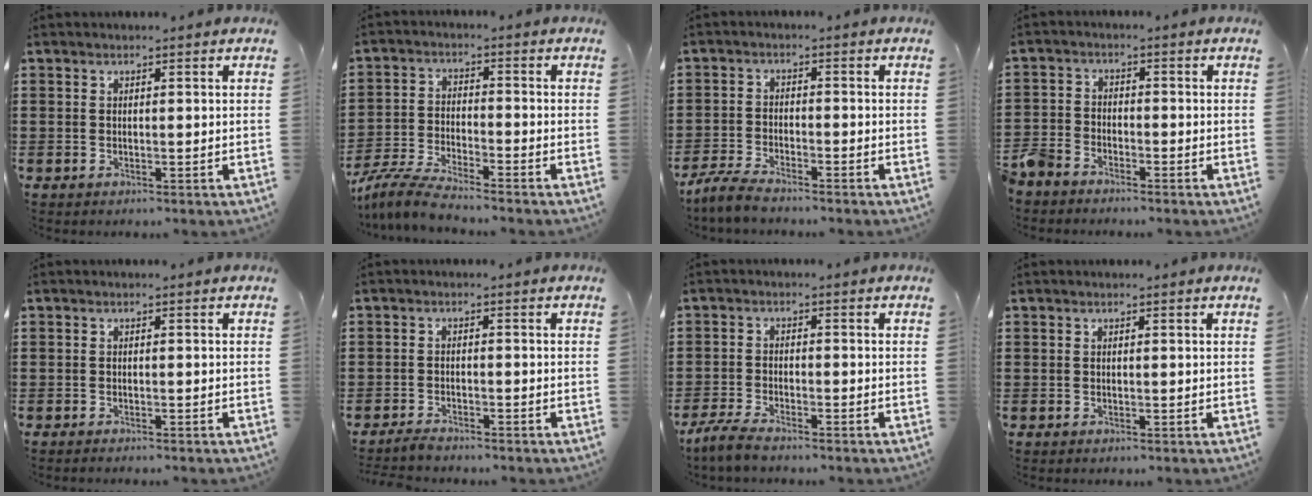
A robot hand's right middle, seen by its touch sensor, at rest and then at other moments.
{"total": 5.5, "force": [-5.0, 0.3, 2.1], "torque": [-0.055, -0.009, -0.101]}
{"total": 3.8, "force": [-3.5, 0.5, 1.5], "torque": [-0.047, -0.004, -0.075]}
{"total": 3.8, "force": [-3.6, 1.2, 0.5], "torque": [-0.040, -0.005, -0.081]}
{"total": 0.5, "force": [-0.5, -0.1, 0.1], "torque": [-0.003, -0.001, -0.010]}
{"total": 1.9, "force": [-1.8, 0.2, 0.3], "torque": [-0.017, -0.001, -0.039]}
{"total": 3.2, "force": [-2.9, 0.2, 1.4], "torque": [-0.046, -0.006, -0.063]}
{"total": 0.0}